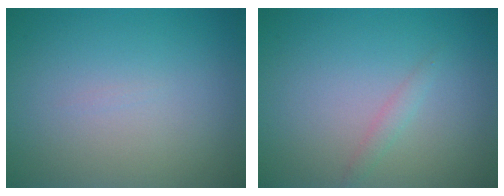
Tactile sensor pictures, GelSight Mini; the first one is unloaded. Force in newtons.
{"total": 0.9, "press": 0.9, "slide": 0.0}